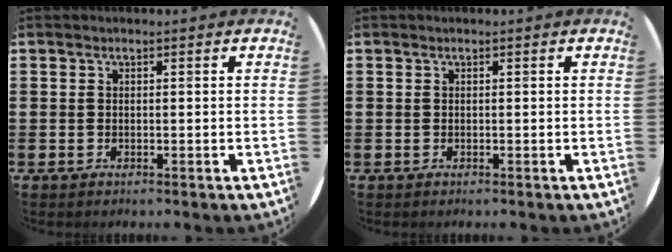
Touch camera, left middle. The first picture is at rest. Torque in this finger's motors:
{"motor_torque": [-0.02, 0.00, 0.00, 0.01]}